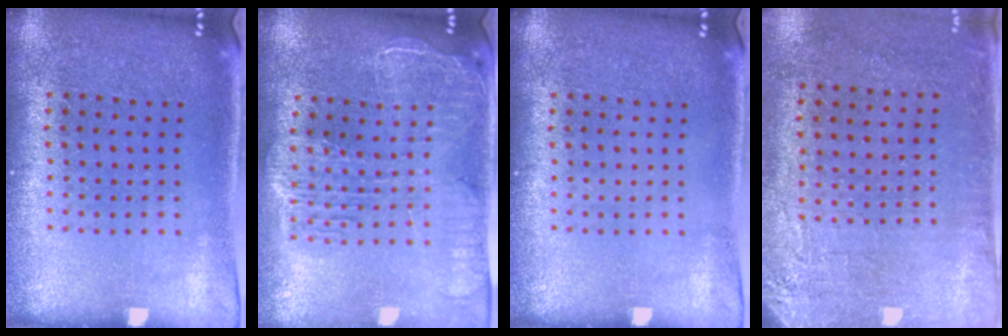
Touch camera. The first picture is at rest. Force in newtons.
{"total": 2.4, "press": 2.1, "slide": 1.2}
{"total": 0.0}
{"total": 2.7, "press": 2.3, "slide": 1.4}